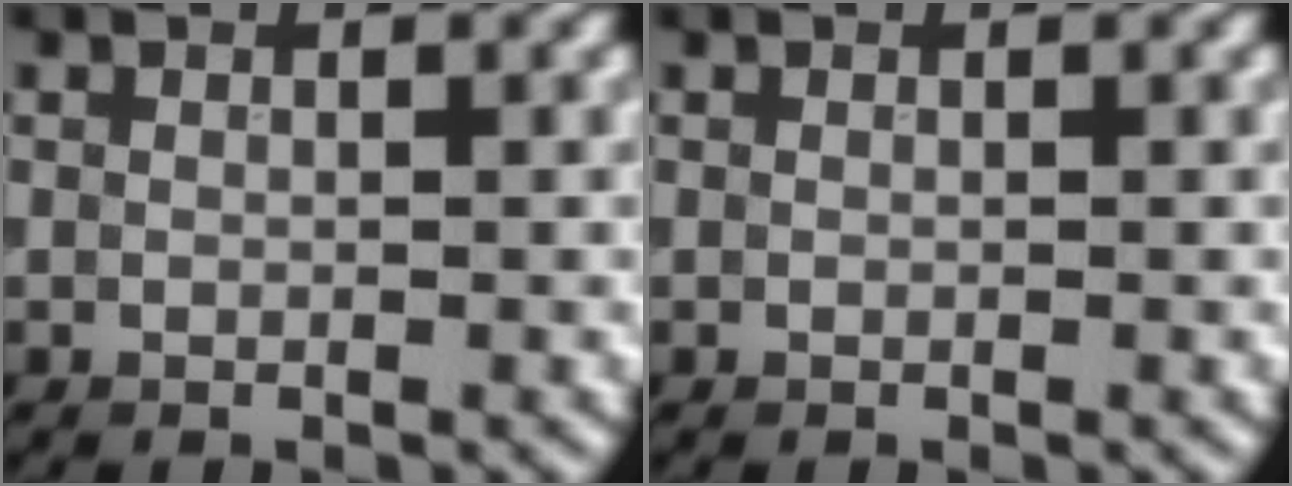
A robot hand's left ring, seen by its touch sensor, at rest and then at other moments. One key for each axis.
{"total": 0.0}